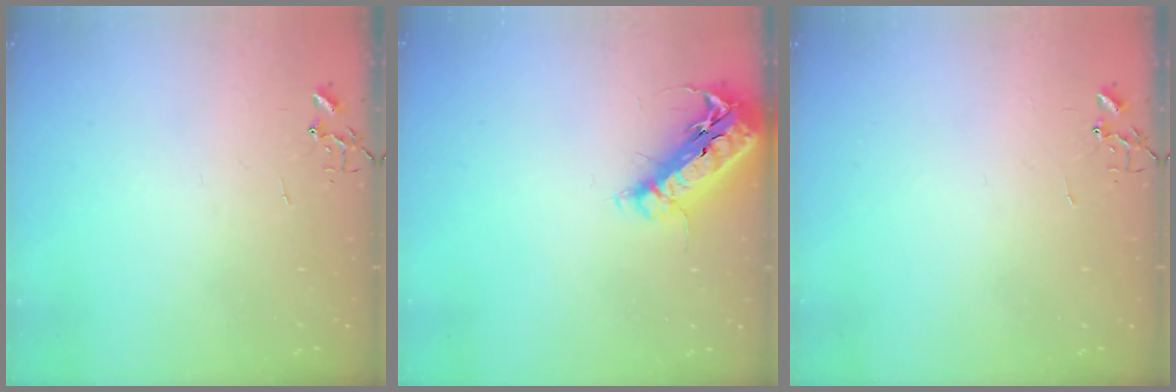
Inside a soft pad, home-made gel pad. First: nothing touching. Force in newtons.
{"total": 19.9, "press": 19.5, "slide": 3.7}
{"total": 0.0}